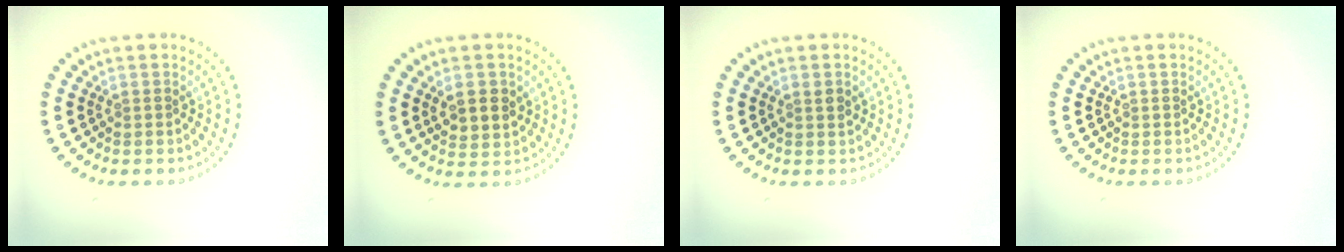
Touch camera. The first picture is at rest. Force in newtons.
{"total": 2.8, "press": 2.6, "slide": 0.8}
{"total": 0.8, "press": 0.7, "slide": 0.4}
{"total": 0.0}